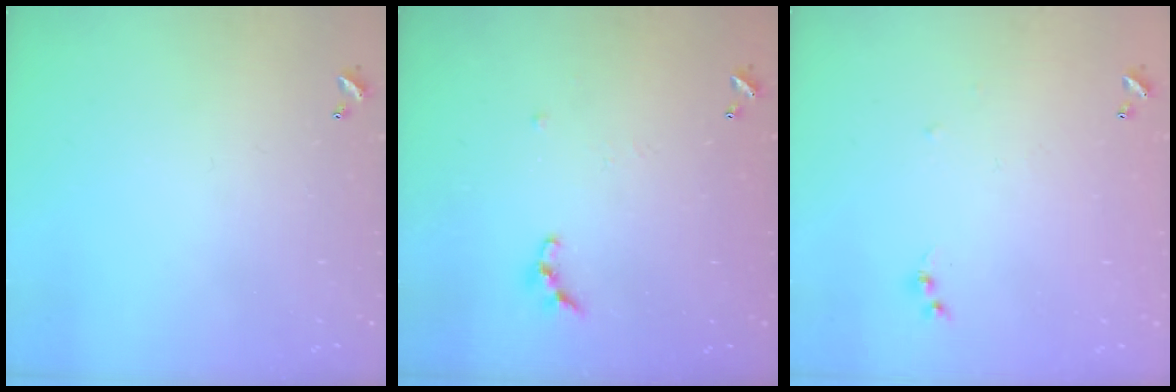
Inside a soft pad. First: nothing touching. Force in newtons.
{"total": 6.2, "press": 6.2, "slide": 0.7}
{"total": 5.7, "press": 5.7, "slide": 0.6}